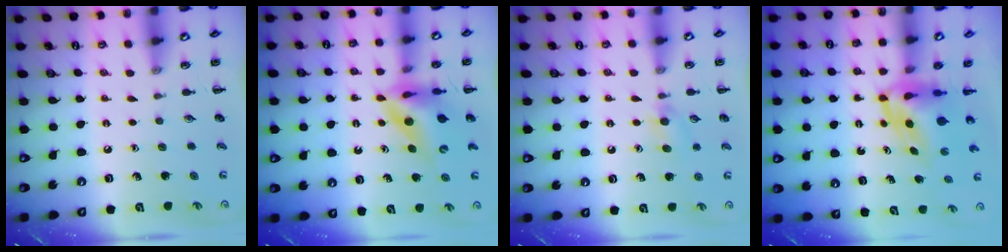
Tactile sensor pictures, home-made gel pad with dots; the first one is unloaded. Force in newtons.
{"total": 11.0, "press": 10.4, "slide": 3.7}
{"total": 6.1, "press": 5.8, "slide": 1.7}
{"total": 5.0, "press": 4.8, "slide": 1.3}